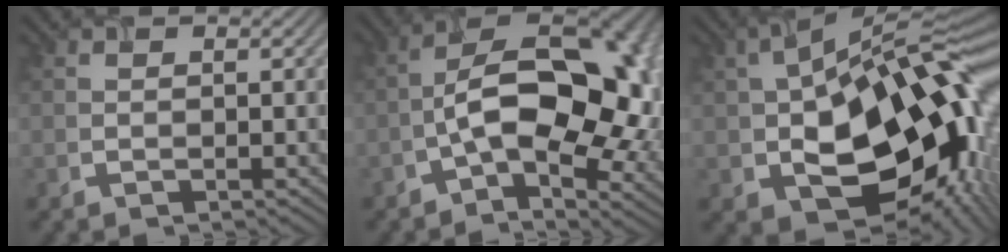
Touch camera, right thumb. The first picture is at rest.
{"total": 14.8, "force": [-2.1, 8.6, 11.9], "torque": [-0.169, 0.008, -0.034]}
{"total": 19.7, "force": [-1.4, 11.3, 16.0], "torque": [-0.263, -0.022, -0.012]}